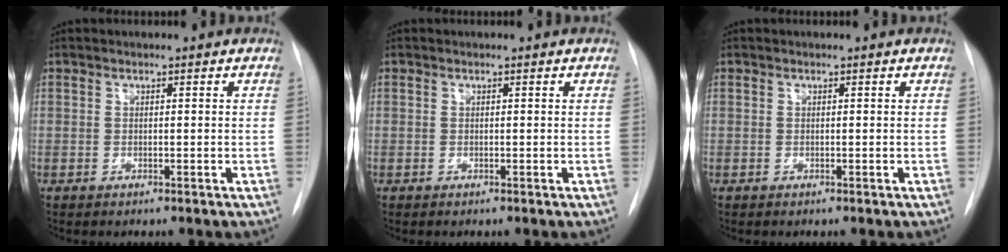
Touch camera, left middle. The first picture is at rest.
{"total": 0.0}
{"total": 0.0}